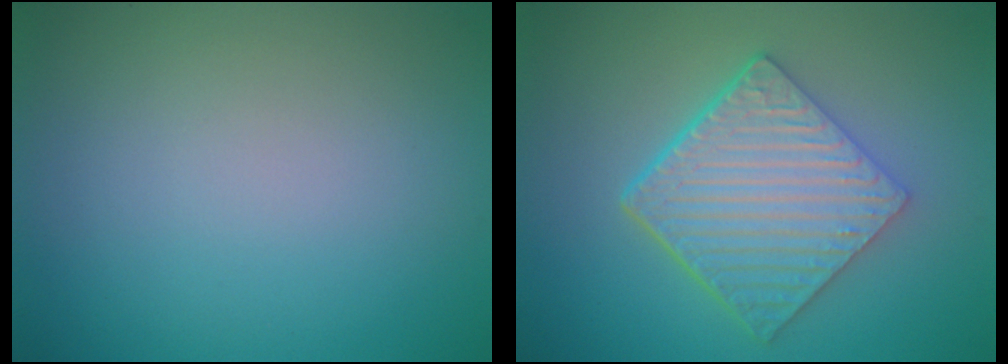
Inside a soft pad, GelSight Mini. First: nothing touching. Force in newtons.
{"total": 6.6, "press": 4.7, "slide": 4.6}